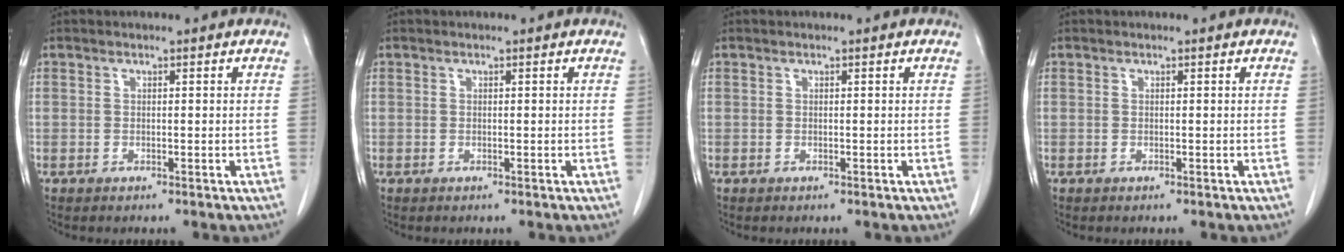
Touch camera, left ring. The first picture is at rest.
{"total": 0.0}
{"total": 0.0}
{"total": 0.0}